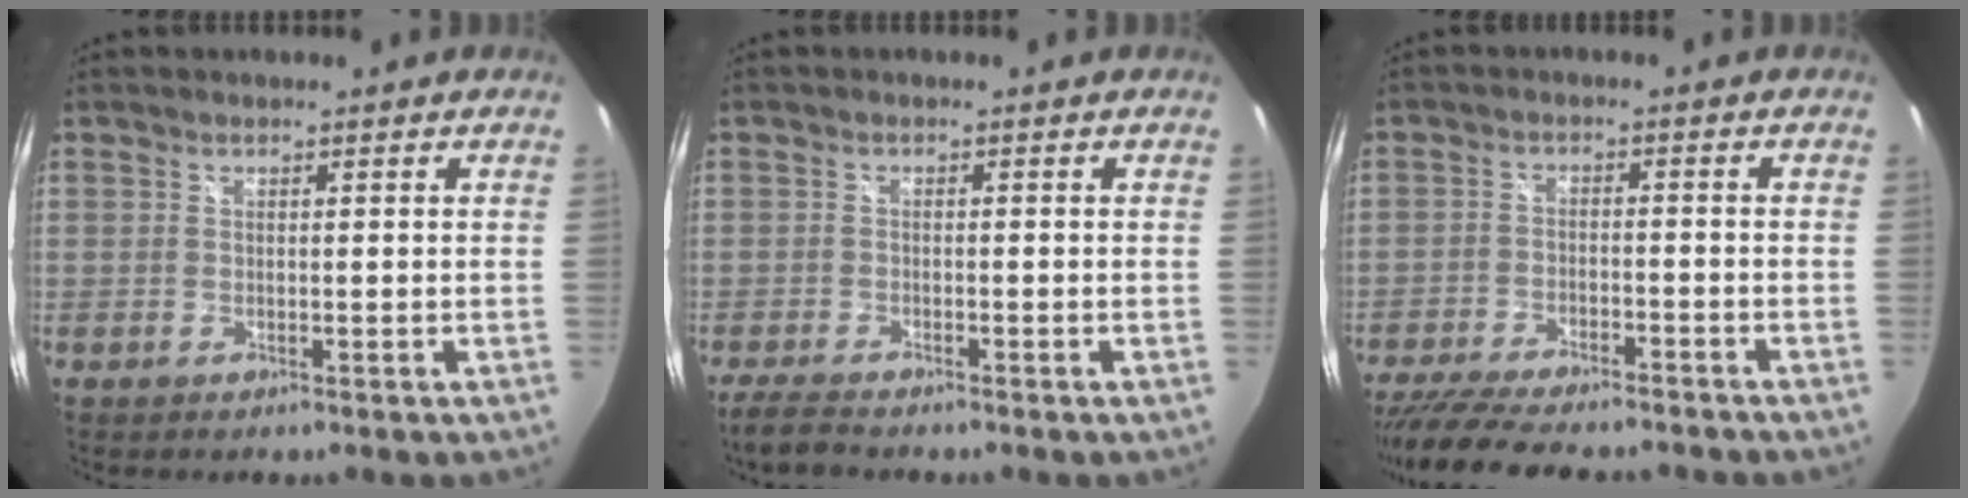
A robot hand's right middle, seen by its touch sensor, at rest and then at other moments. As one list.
[{"total": 3.2, "force": [-2.8, 0.3, 1.5], "torque": [-0.041, -0.015, -0.057]}, {"total": 15.3, "force": [-13.0, 3.5, 7.2], "torque": [-0.148, -0.034, -0.202]}]